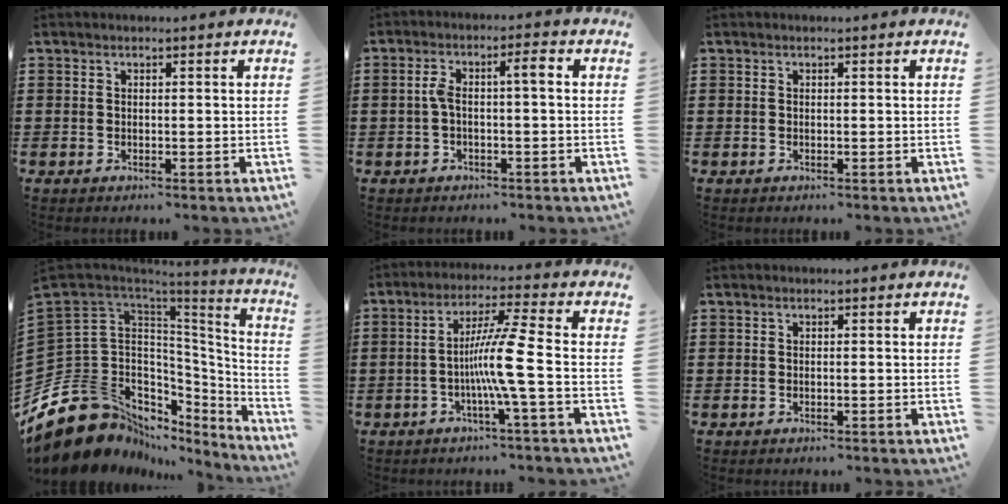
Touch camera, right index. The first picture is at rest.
{"total": 4.0, "force": [-0.1, 0.8, 3.9], "torque": [-0.080, 0.007, -0.008]}
{"total": 0.0}
{"total": 16.4, "force": [-8.6, 12.0, 7.3], "torque": [-0.186, -0.024, -0.128]}
{"total": 8.2, "force": [-1.9, -1.0, 7.9], "torque": [-0.146, -0.011, -0.042]}
{"total": 0.0}